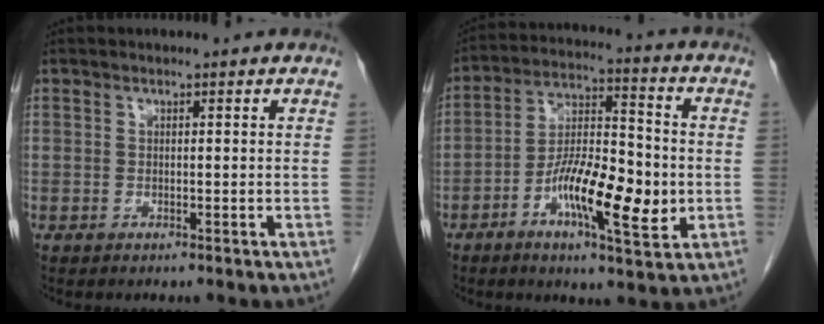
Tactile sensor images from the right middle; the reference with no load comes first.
{"total": 13.3, "force": [-3.7, 3.4, 12.4], "torque": [-0.221, 0.000, -0.065]}